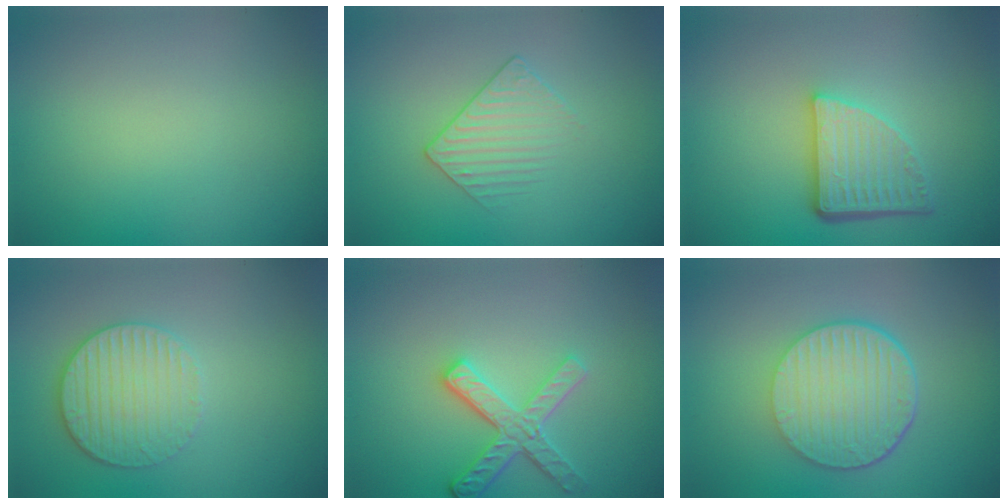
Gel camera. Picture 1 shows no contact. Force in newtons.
{"total": 1.5, "press": 1.0, "slide": 1.1}
{"total": 5.0, "press": 3.5, "slide": 3.6}
{"total": 3.4, "press": 3.2, "slide": 1.1}
{"total": 3.9, "press": 3.2, "slide": 2.2}
{"total": 6.6, "press": 4.6, "slide": 4.8}